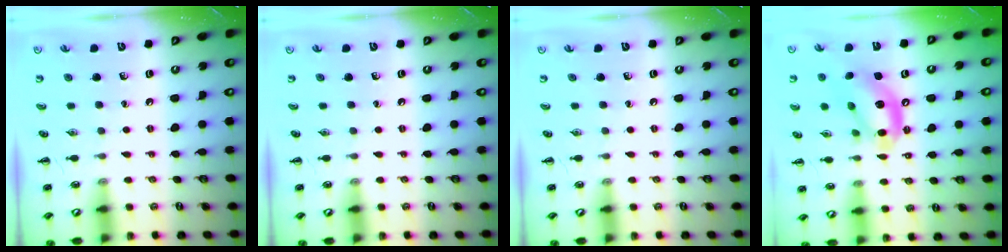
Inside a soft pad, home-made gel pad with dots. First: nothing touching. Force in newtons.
{"total": 0.0}
{"total": 0.0}
{"total": 13.3, "press": 12.9, "slide": 3.4}